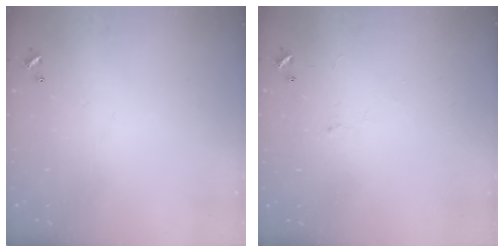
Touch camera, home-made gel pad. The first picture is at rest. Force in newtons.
{"total": 0.7, "press": 0.4, "slide": 0.6}